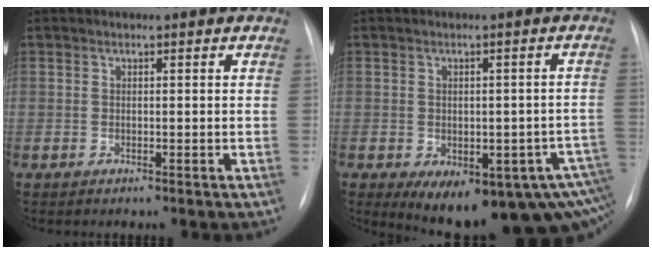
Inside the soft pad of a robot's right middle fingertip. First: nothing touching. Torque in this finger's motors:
{"motor_torque": [1.08, -1.05, 0.24, 0.08]}